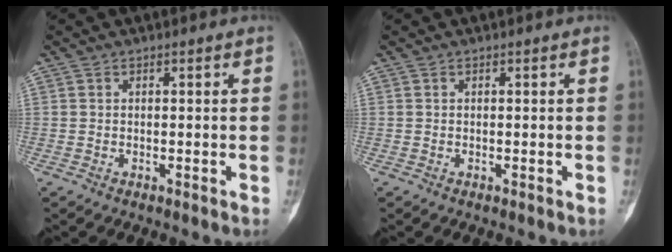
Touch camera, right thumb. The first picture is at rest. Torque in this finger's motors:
{"motor_torque": [0.09, -0.08, 0.12, 0.11, 0.02]}